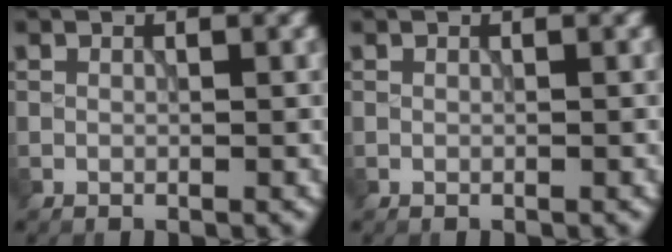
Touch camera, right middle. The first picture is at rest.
{"total": 0.0}